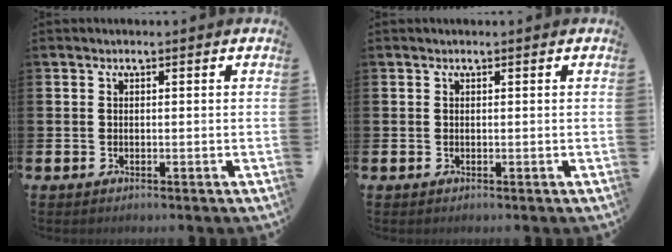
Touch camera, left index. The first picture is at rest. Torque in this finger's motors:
{"motor_torque": [-0.06, 0.15, -0.03, -0.01]}